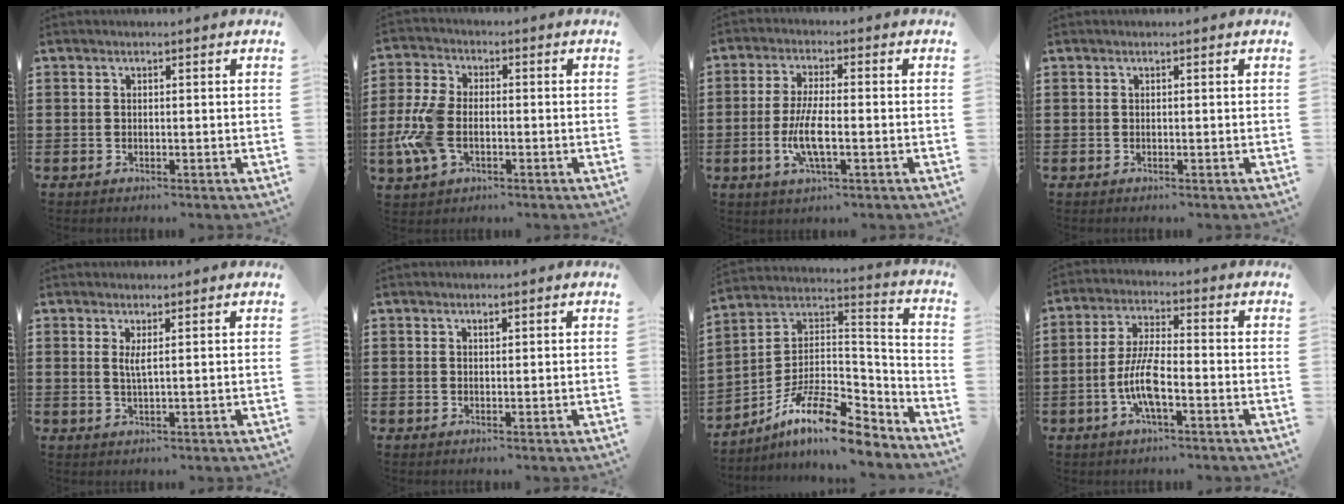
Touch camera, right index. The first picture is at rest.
{"total": 7.7, "force": [-1.9, 4.5, 5.9], "torque": [-0.151, -0.003, -0.042]}
{"total": 6.5, "force": [-1.8, 1.7, 6.0], "torque": [-0.134, -0.011, -0.039]}
{"total": 0.0}
{"total": 1.8, "force": [0.7, 0.0, 1.7], "torque": [-0.036, -0.002, 0.011]}
{"total": 0.6, "force": [0.4, 0.3, 0.3], "torque": [-0.006, 0.002, 0.008]}
{"total": 13.1, "force": [-9.6, 3.8, 8.1], "torque": [-0.152, 0.024, -0.180]}
{"total": 7.4, "force": [-2.4, 2.1, 6.6], "torque": [-0.152, -0.011, -0.053]}